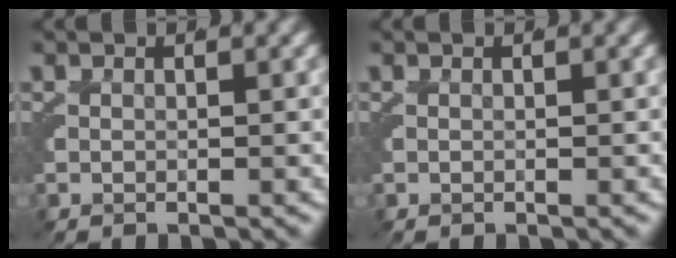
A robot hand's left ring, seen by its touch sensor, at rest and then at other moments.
{"total": 0.0}